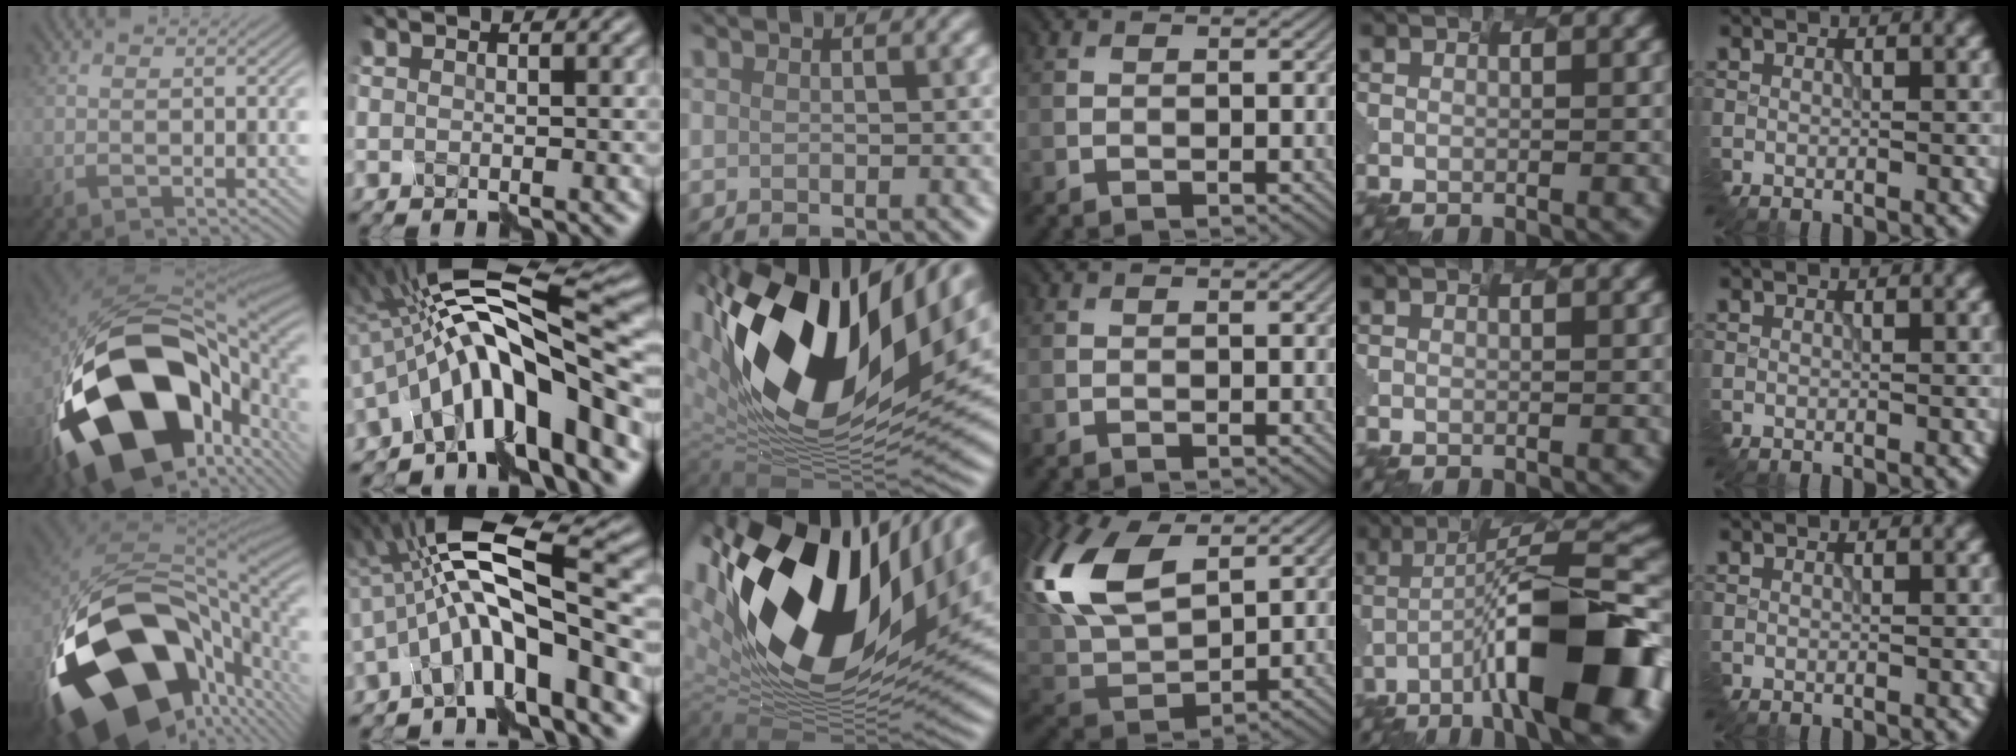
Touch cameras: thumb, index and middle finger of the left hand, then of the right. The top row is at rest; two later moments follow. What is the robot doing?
{"motion": "assemble", "object": "markers"}